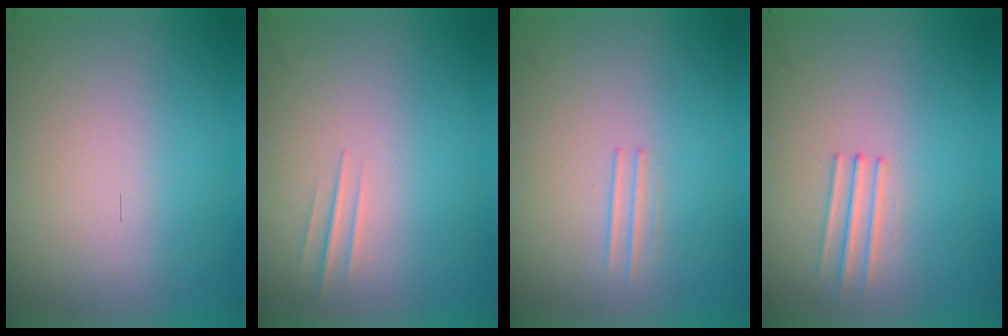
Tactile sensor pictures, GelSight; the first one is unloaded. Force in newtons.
{"total": 1.2}
{"total": 1.2}
{"total": 1.2}